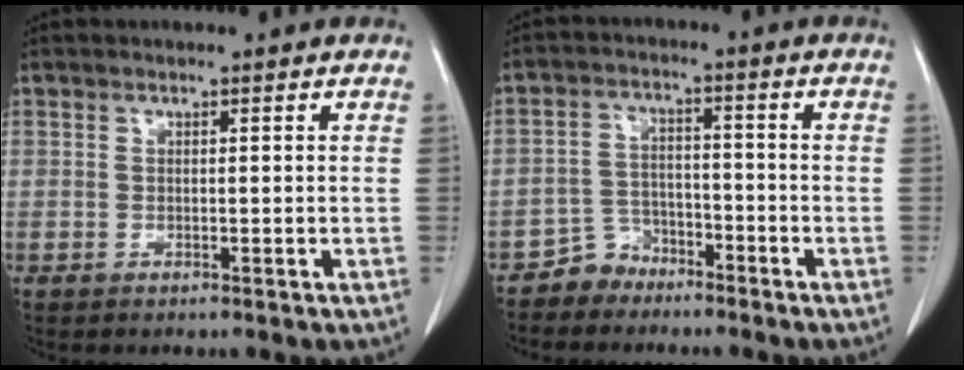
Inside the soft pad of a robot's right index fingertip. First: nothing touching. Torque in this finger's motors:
{"motor_torque": [-1.31, -0.17, -1.05, -0.21]}